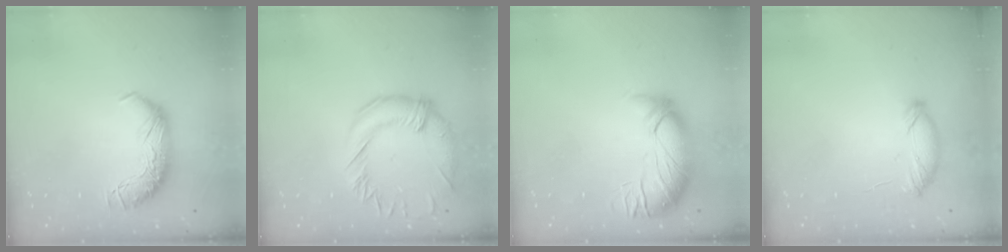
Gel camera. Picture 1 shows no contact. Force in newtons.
{"total": 1.9, "press": 1.6, "slide": 1.1}
{"total": 2.7, "press": 1.2, "slide": 2.5}
{"total": 7.0, "press": 6.9, "slide": 0.5}